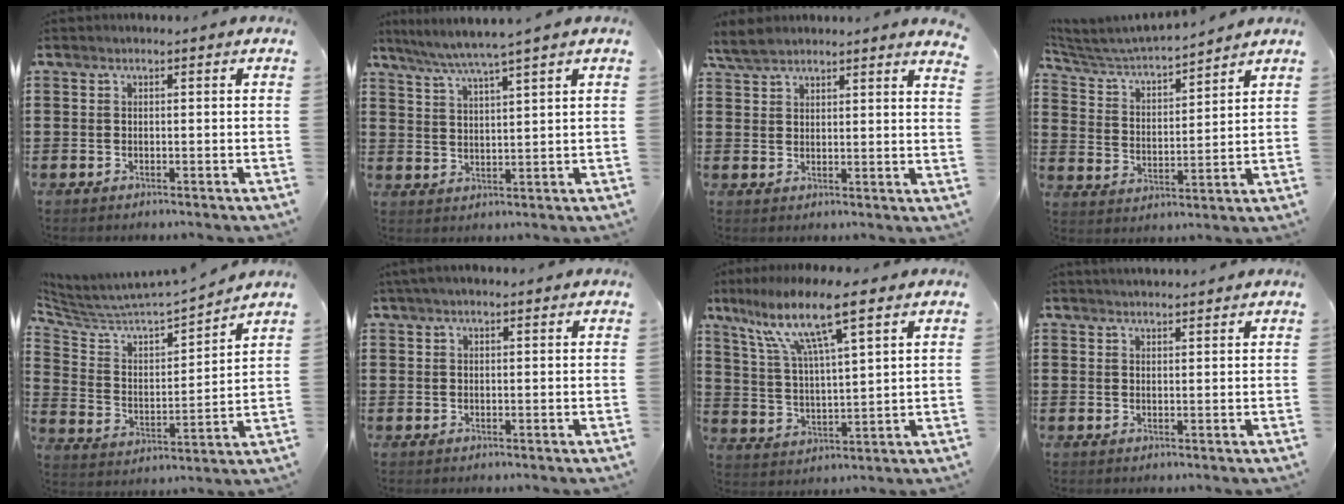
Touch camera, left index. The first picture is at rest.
{"total": 4.9, "force": [4.2, -0.9, 2.4], "torque": [-0.058, -0.019, 0.072]}
{"total": 4.9, "force": [4.6, 0.6, 1.6], "torque": [-0.047, -0.006, 0.086]}
{"total": 4.5, "force": [4.3, 0.5, 1.1], "torque": [-0.046, -0.033, 0.067]}
{"total": 5.0, "force": [4.7, 0.8, 1.5], "torque": [-0.060, -0.045, 0.071]}
{"total": 1.7, "force": [1.1, 0.4, 1.1], "torque": [-0.022, 0.005, 0.021]}
{"total": 11.4, "force": [7.6, 1.5, 8.4], "torque": [-0.181, -0.020, 0.128]}
{"total": 1.7, "force": [1.7, 0.0, 0.2], "torque": [-0.007, 0.000, 0.033]}